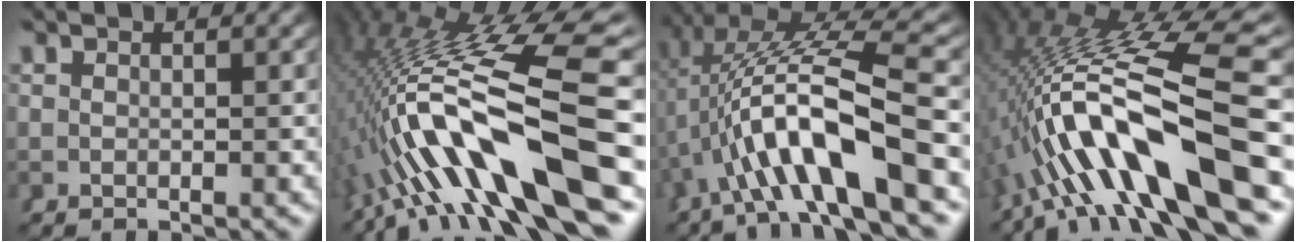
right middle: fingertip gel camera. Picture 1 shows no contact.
{"total": 14.9, "force": [-1.8, 5.8, 13.7], "torque": [-0.240, 0.001, -0.017]}
{"total": 9.2, "force": [-0.2, 3.0, 8.8], "torque": [-0.159, 0.002, 0.006]}
{"total": 14.0, "force": [-0.4, 5.1, 13.0], "torque": [-0.233, 0.005, -0.001]}